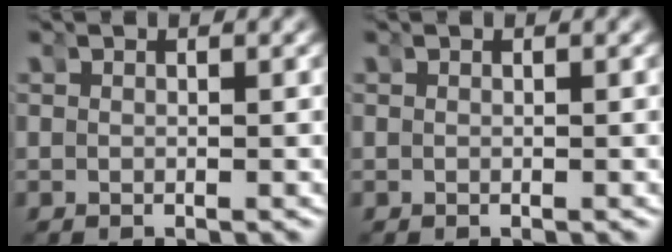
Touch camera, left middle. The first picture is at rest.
{"total": 0.0}